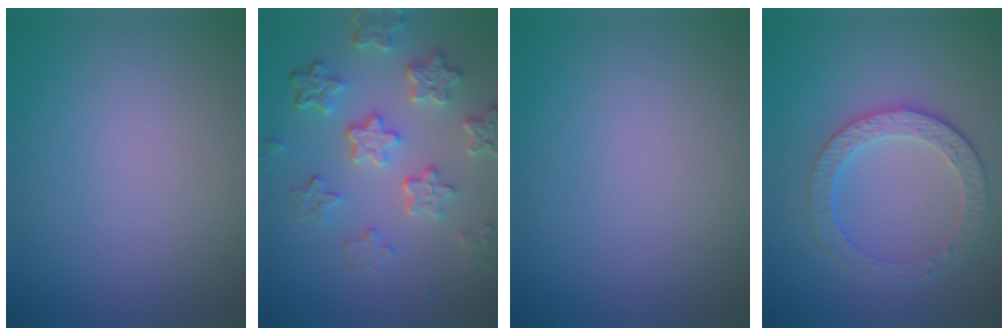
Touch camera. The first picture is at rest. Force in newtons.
{"total": 5.9, "press": 4.5, "slide": 3.9}
{"total": 0.0}
{"total": 4.3, "press": 3.3, "slide": 2.7}